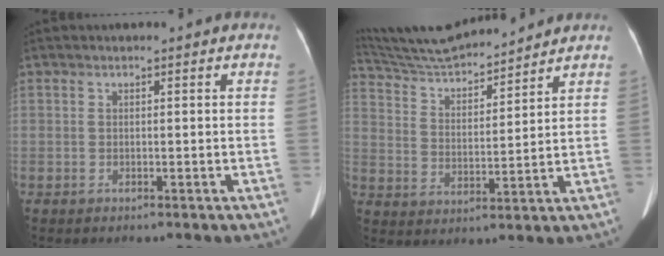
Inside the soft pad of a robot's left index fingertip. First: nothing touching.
{"total": 14.8, "force": [14.0, 1.0, 4.9], "torque": [-0.095, 0.011, 0.248]}